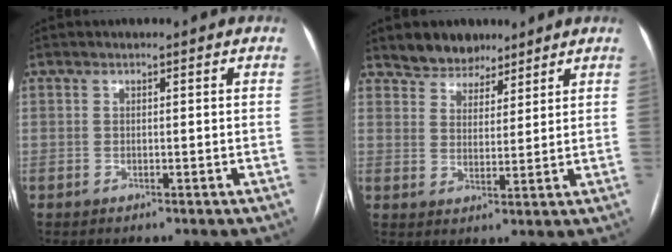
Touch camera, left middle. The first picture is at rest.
{"total": 6.0, "force": [4.9, 3.2, 1.0], "torque": [-0.016, 0.010, 0.087]}